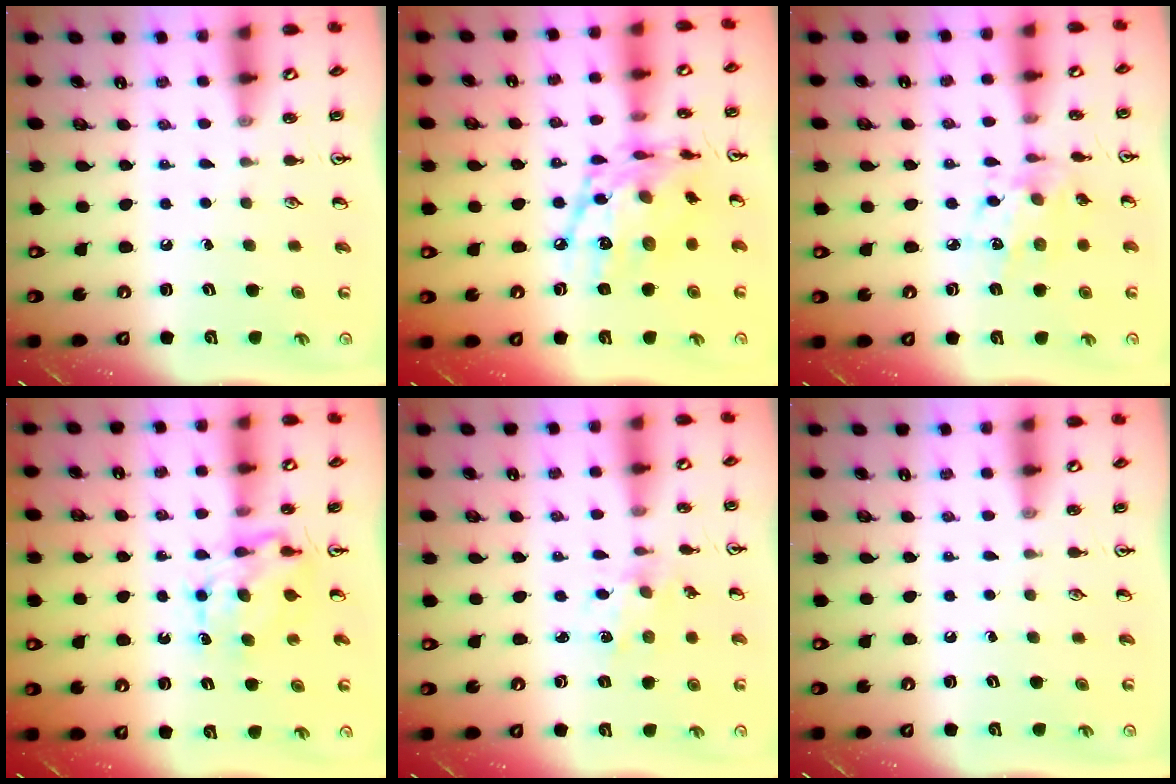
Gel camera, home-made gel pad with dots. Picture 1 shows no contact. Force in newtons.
{"total": 15.4, "press": 15.3, "slide": 1.2}
{"total": 8.5, "press": 8.5, "slide": 0.5}
{"total": 7.2, "press": 7.2, "slide": 0.6}
{"total": 1.7, "press": 1.6, "slide": 0.3}
{"total": 0.0}